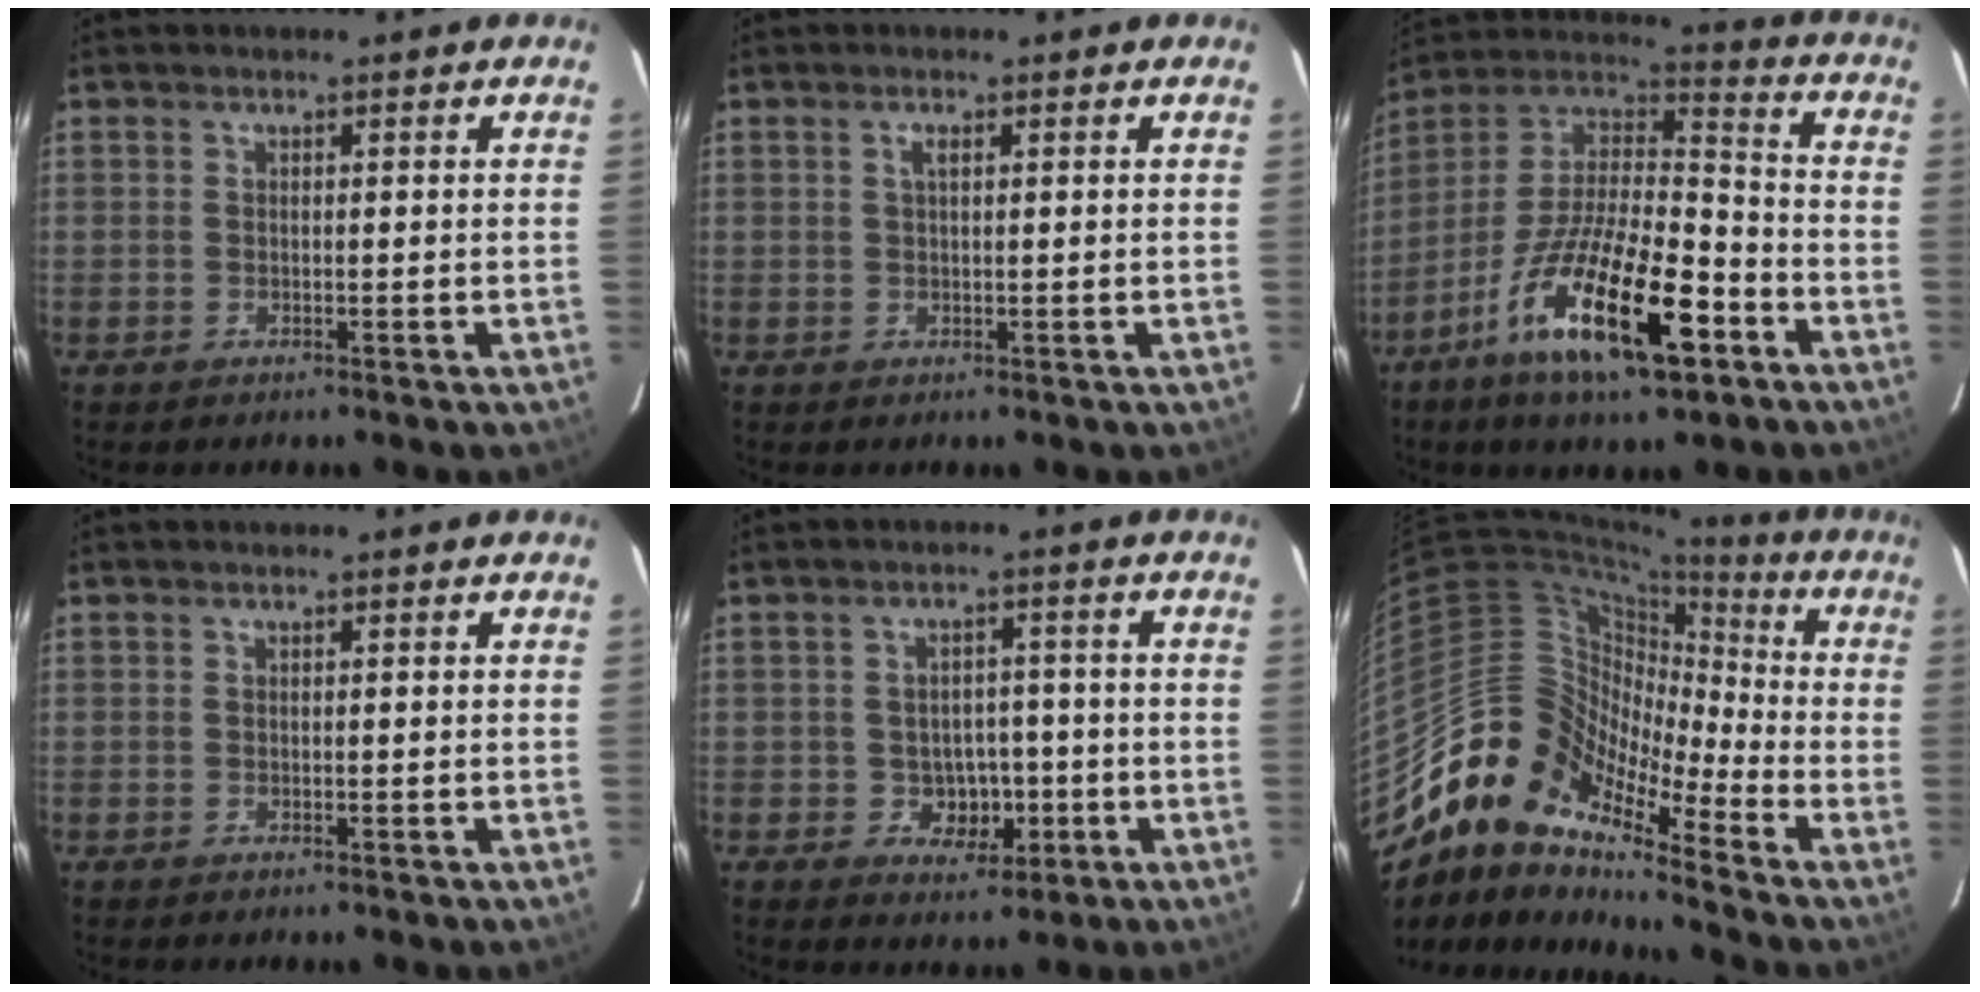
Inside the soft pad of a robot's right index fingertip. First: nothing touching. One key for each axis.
{"total": 1.2, "fx": 0.4, "fy": 0.3, "fz": 1.0, "tx": -0.020, "ty": 0.003, "tz": 0.006}
{"total": 21.8, "fx": -11.0, "fy": 6.9, "fz": 17.4, "tx": -0.321, "ty": -0.029, "tz": -0.199}
{"total": 0.0}
{"total": 5.5, "fx": -1.7, "fy": 4.8, "fz": 2.2, "tx": -0.047, "ty": 0.013, "tz": -0.007}
{"total": 13.4, "fx": -10.8, "fy": 5.0, "fz": 6.1, "tx": -0.084, "ty": 0.017, "tz": -0.232}